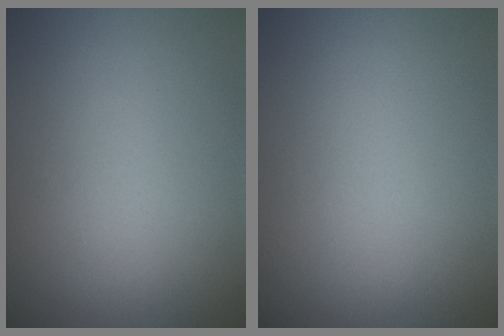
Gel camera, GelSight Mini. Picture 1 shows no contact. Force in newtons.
{"total": 0.0}